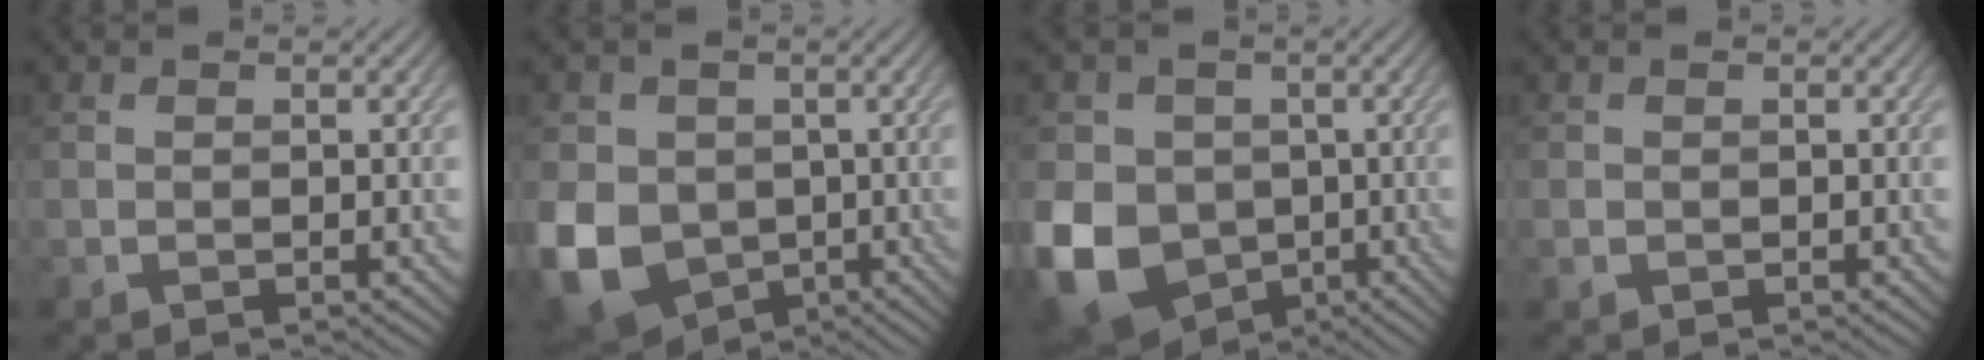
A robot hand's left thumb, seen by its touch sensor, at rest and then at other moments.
{"total": 11.8, "force": [-2.2, 9.8, 6.1], "torque": [-0.171, -0.040, -0.047]}
{"total": 15.0, "force": [-3.6, 12.6, 7.2], "torque": [-0.200, -0.036, -0.083]}
{"total": 0.7, "force": [-0.1, 0.6, 0.1], "torque": [-0.003, -0.005, -0.003]}